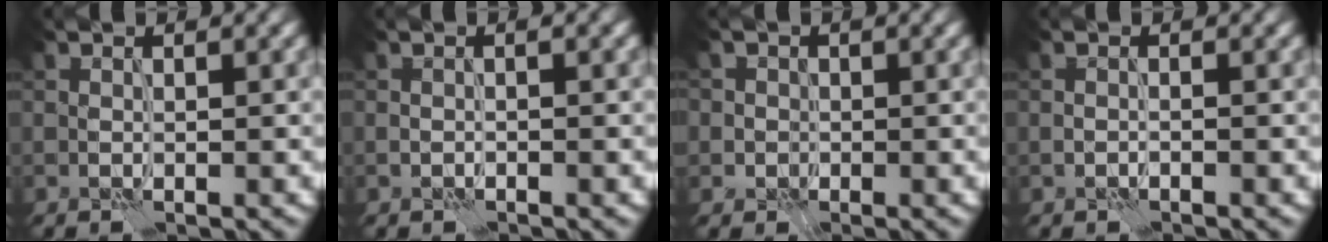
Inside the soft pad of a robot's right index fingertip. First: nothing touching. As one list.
[{"total": 0.6, "force": [-0.3, -0.3, 0.3], "torque": [-0.005, 0.000, -0.005]}, {"total": 2.8, "force": [0.5, 2.7, 0.6], "torque": [0.002, 0.013, -0.001]}, {"total": 0.8, "force": [-0.5, -0.6, -0.2], "torque": [0.003, -0.003, -0.009]}]